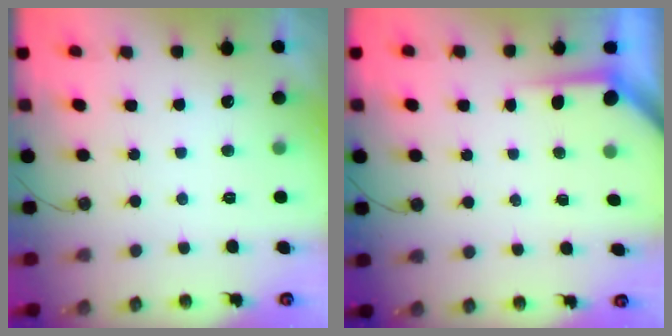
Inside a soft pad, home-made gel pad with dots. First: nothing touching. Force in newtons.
{"total": 3.7, "press": 3.7, "slide": 0.4}